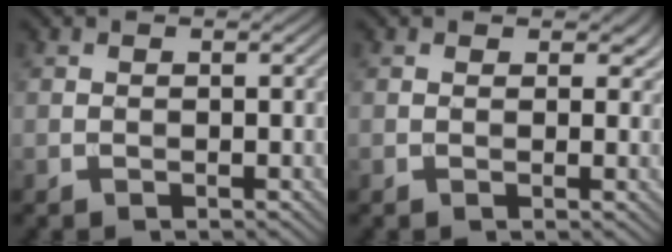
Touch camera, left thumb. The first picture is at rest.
{"total": 1.5, "force": [0.9, 1.0, 0.7], "torque": [-0.011, -0.005, 0.013]}